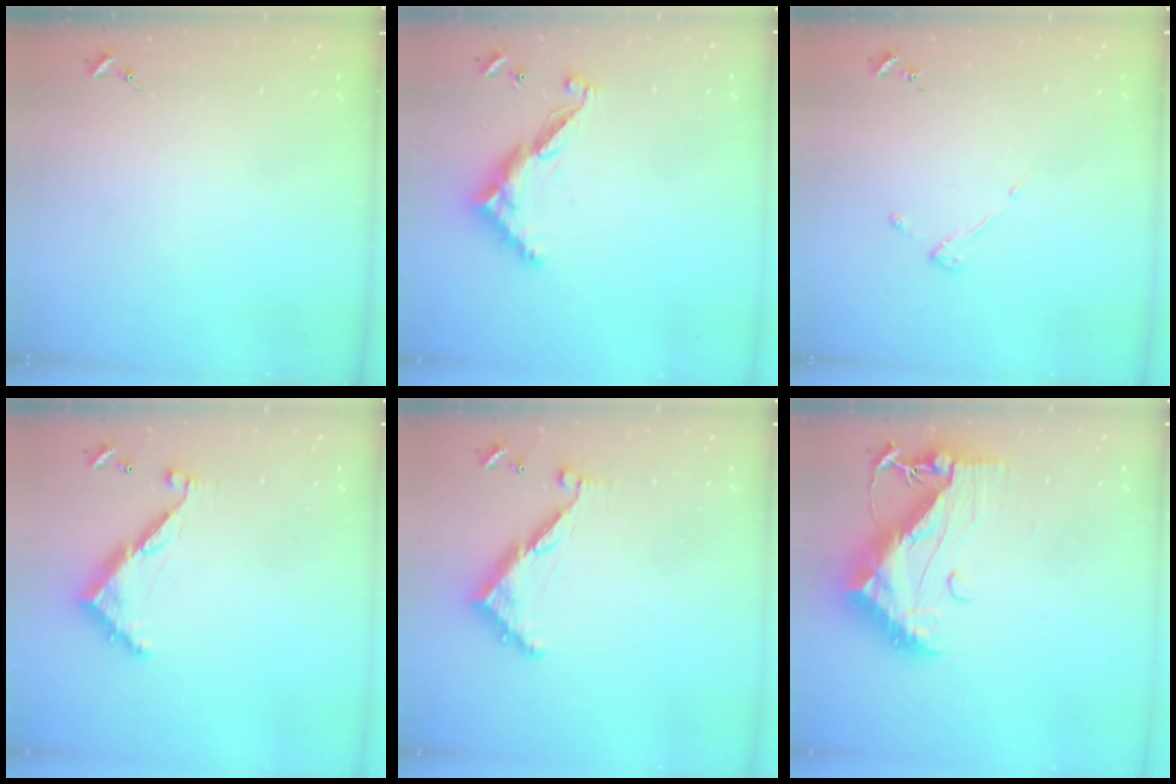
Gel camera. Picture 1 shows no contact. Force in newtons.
{"total": 11.3, "press": 11.3, "slide": 0.3}
{"total": 3.0, "press": 3.0, "slide": 0.4}
{"total": 9.2, "press": 9.2, "slide": 0.6}
{"total": 9.0, "press": 9.0, "slide": 0.7}
{"total": 19.1, "press": 19.0, "slide": 1.6}